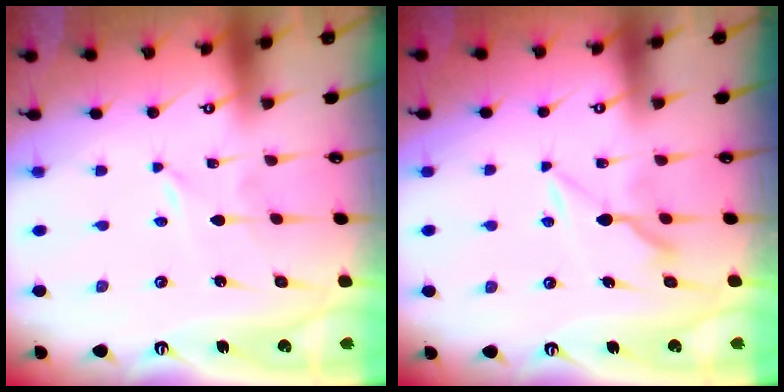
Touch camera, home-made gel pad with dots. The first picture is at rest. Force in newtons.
{"total": 6.1, "press": 6.1, "slide": 0.7}